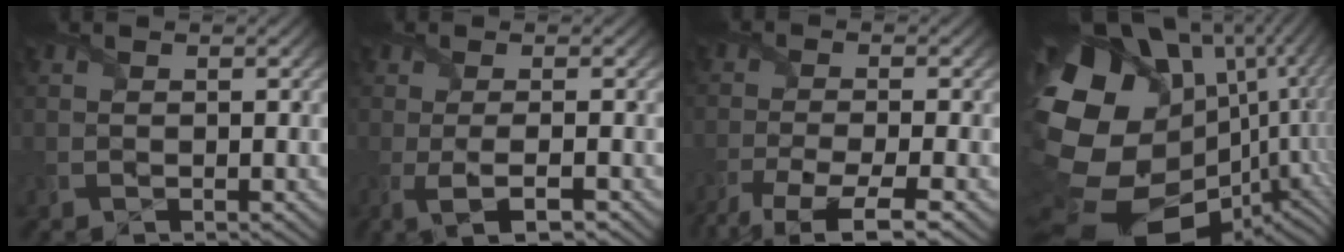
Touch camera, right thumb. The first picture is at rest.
{"total": 3.2, "force": [-1.1, 0.4, 3.0], "torque": [-0.062, -0.003, -0.024]}
{"total": 6.1, "force": [-4.3, 0.9, 4.3], "torque": [-0.087, -0.009, -0.083]}
{"total": 20.3, "force": [1.7, 14.6, 14.0], "torque": [-0.312, -0.044, 0.068]}